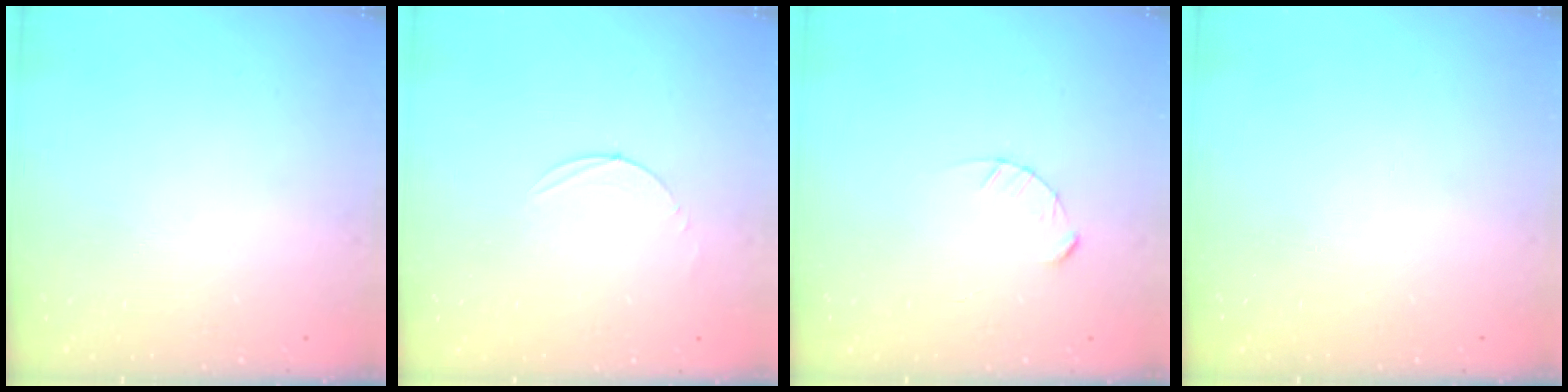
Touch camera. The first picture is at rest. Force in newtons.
{"total": 3.0, "press": 3.0, "slide": 0.3}
{"total": 2.4, "press": 2.4, "slide": 0.3}
{"total": 0.0}